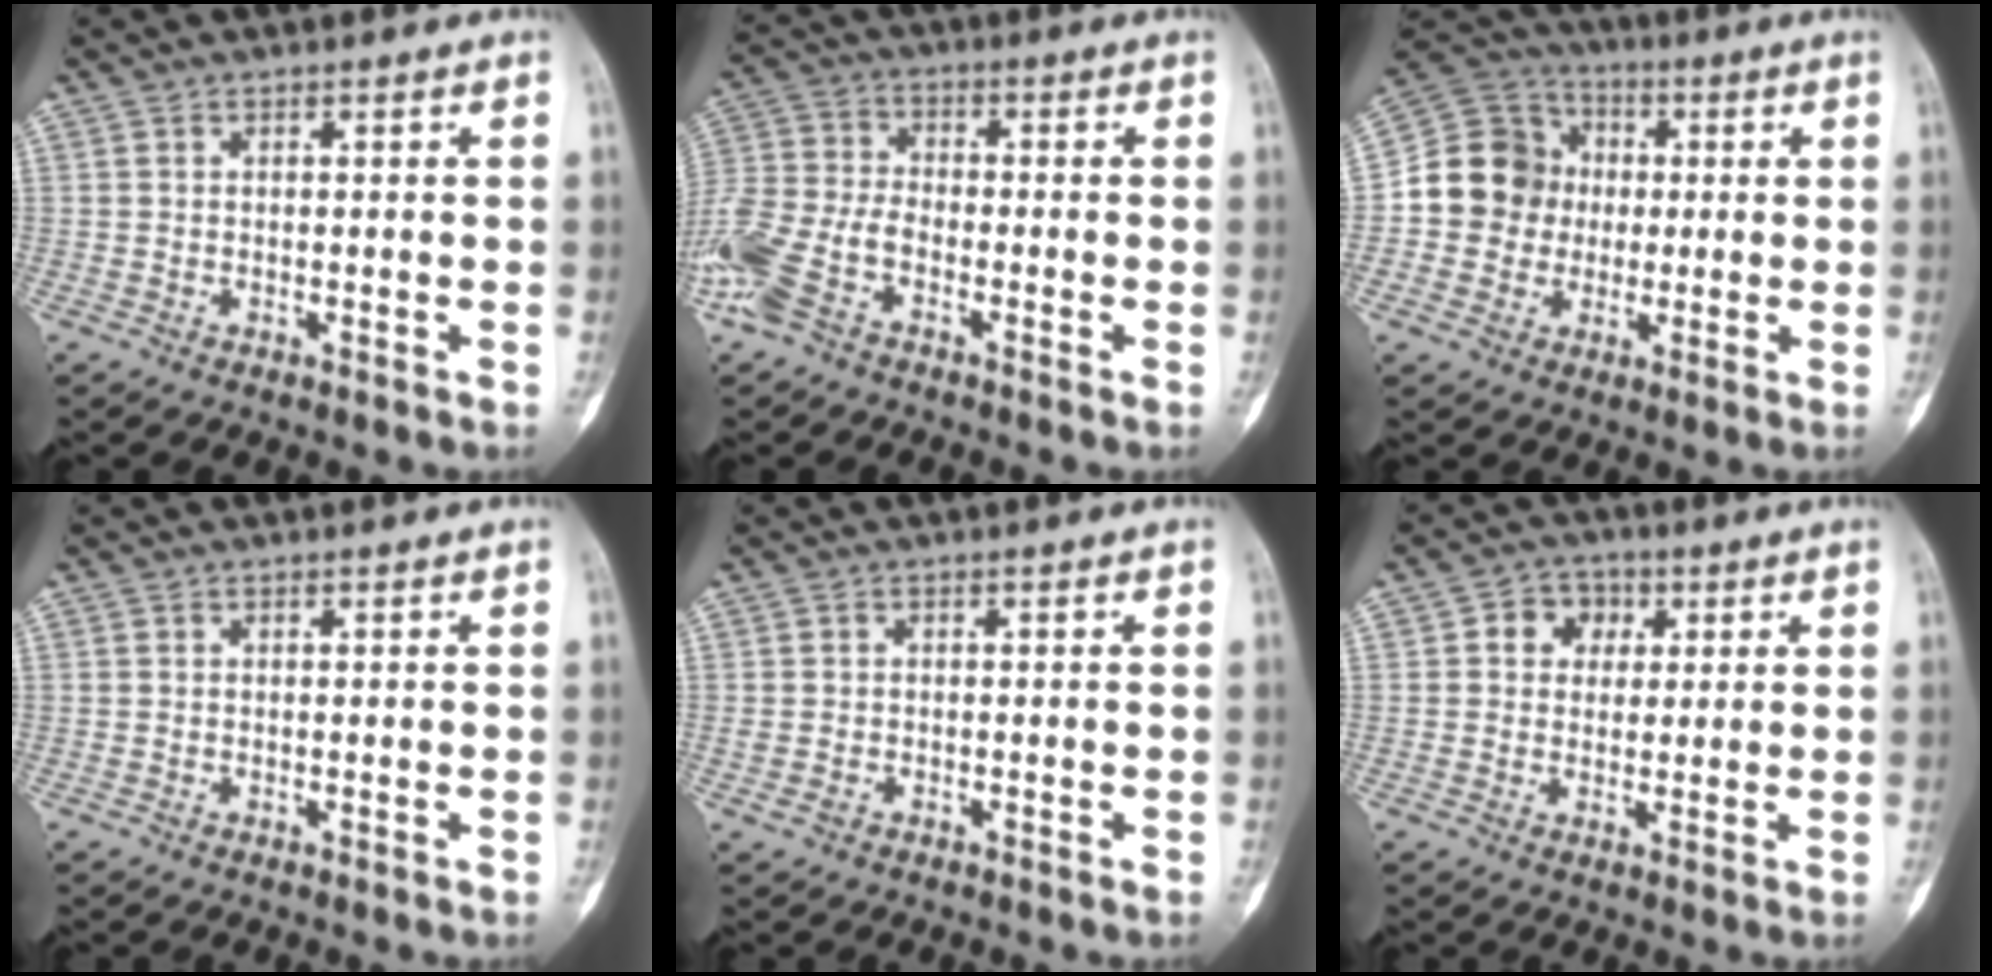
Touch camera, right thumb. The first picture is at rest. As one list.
[{"total": 11.4, "force": [-5.9, 6.2, 7.6], "torque": [-0.179, 0.019, -0.126]}, {"total": 12.7, "force": [-0.4, 11.9, 4.5], "torque": [-0.054, 0.028, -0.013]}, {"total": 0.0}, {"total": 1.2, "force": [-0.6, 0.9, 0.7], "torque": [-0.015, 0.007, -0.007]}, {"total": 5.4, "force": [1.5, 4.6, 2.4], "torque": [-0.005, 0.003, 0.017]}]